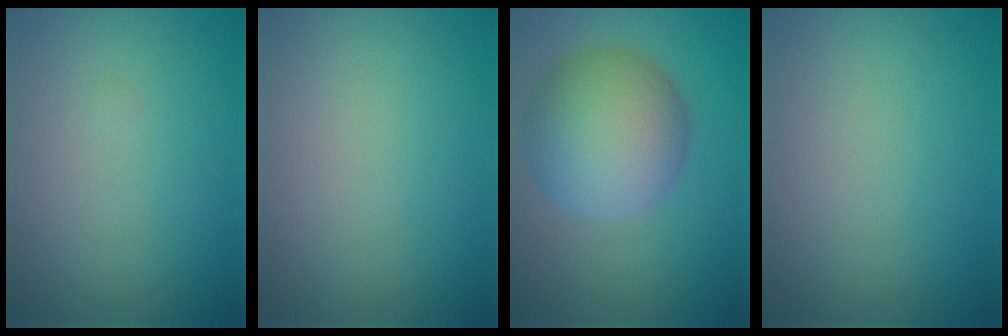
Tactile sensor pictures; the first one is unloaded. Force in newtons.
{"total": 0.0}
{"total": 8.1, "press": 8.1, "slide": 0.3}
{"total": 0.0}